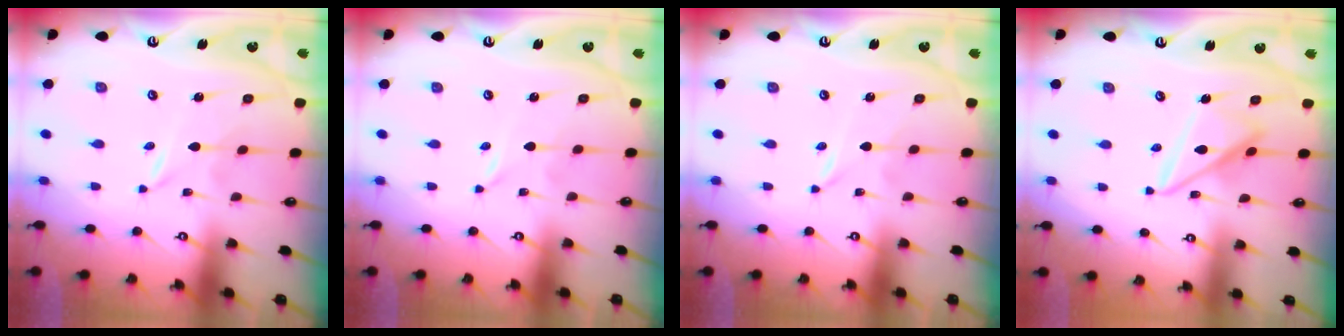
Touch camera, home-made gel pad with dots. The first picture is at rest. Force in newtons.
{"total": 0.0}
{"total": 0.0}
{"total": 13.4, "press": 13.4, "slide": 1.3}